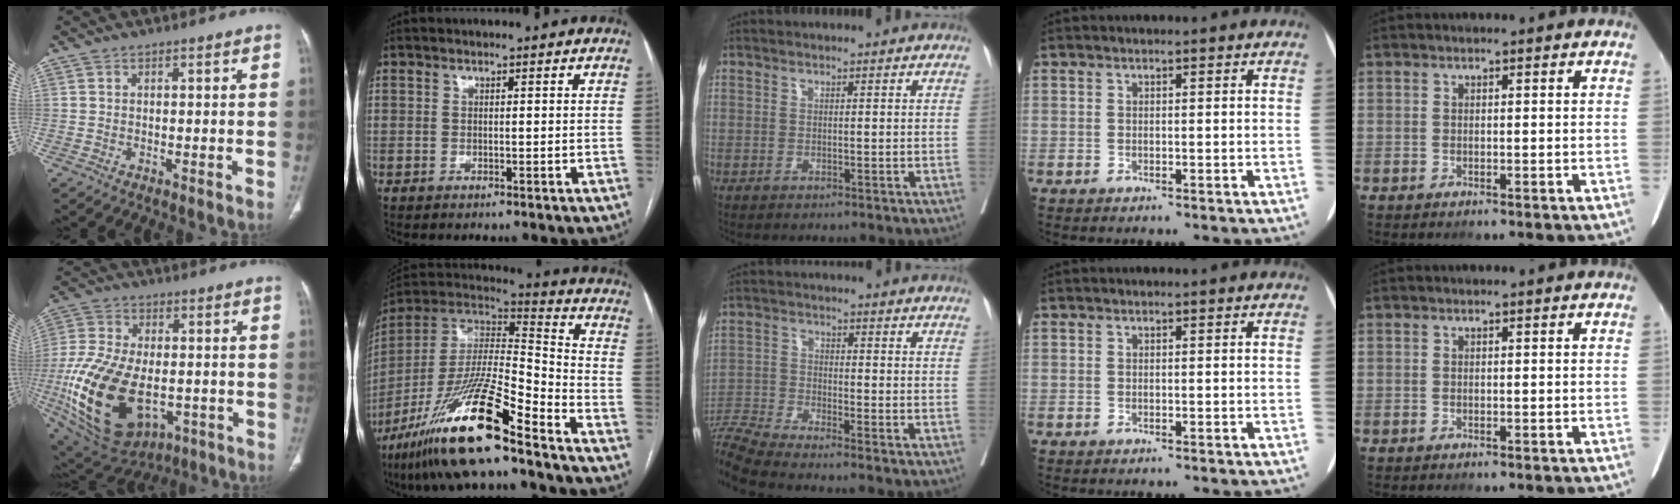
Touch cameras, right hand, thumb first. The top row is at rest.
{"thumb": {"total": 25.4, "force": [-6.1, 14.9, 19.6], "torque": [-0.411, -0.010, -0.079]}, "index": {"total": 21.1, "force": [-14.3, 2.0, 15.4], "torque": [-0.307, -0.025, -0.262]}, "middle": {"total": 10.5, "force": [-9.7, -1.9, 3.7], "torque": [-0.077, -0.009, -0.180]}}